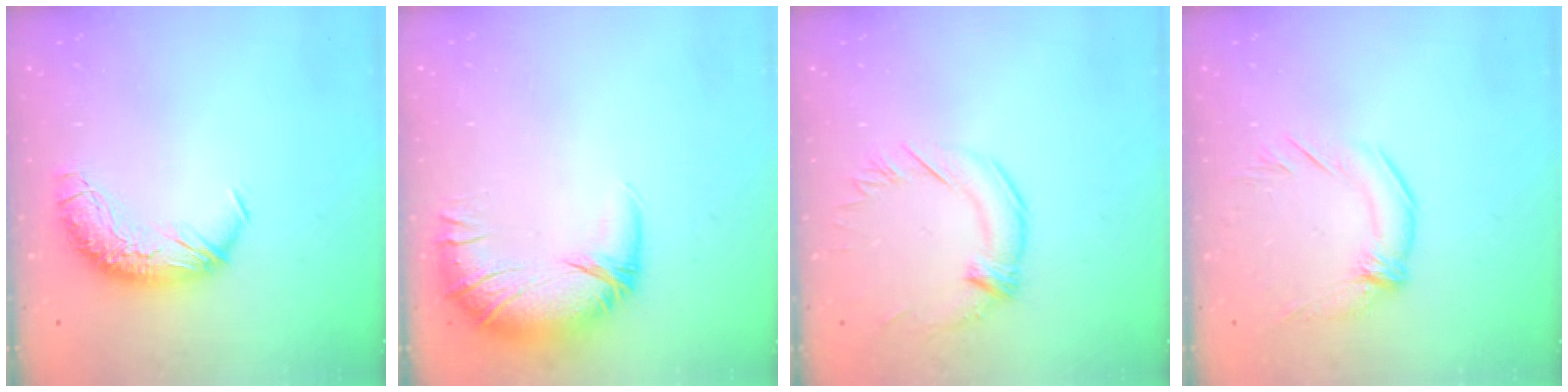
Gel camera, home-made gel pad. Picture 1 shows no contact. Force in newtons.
{"total": 3.4, "press": 2.4, "slide": 2.4}
{"total": 1.4, "press": 1.2, "slide": 0.7}
{"total": 1.9, "press": 0.8, "slide": 1.7}